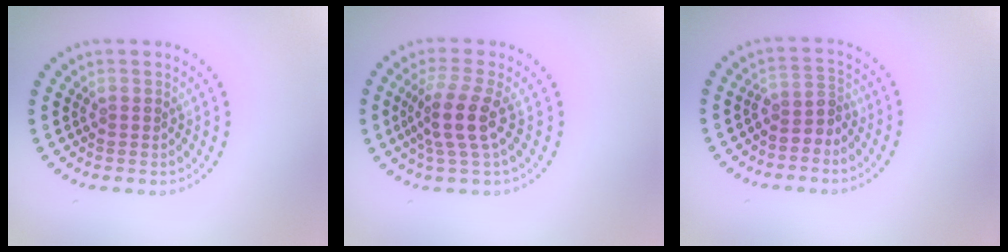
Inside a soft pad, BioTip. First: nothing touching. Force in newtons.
{"total": 3.7, "press": 2.8, "slide": 2.4}
{"total": 2.2, "press": 1.5, "slide": 1.6}